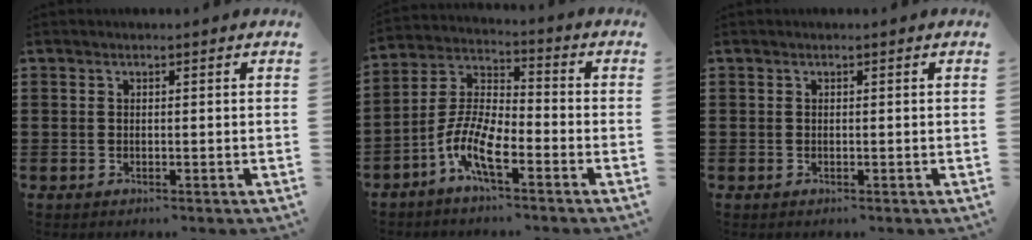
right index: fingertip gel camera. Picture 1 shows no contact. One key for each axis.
{"total": 8.3, "fx": -4.9, "fy": 2.6, "fz": 6.2, "tx": -0.159, "ty": -0.011, "tz": -0.102}
{"total": 0.0}